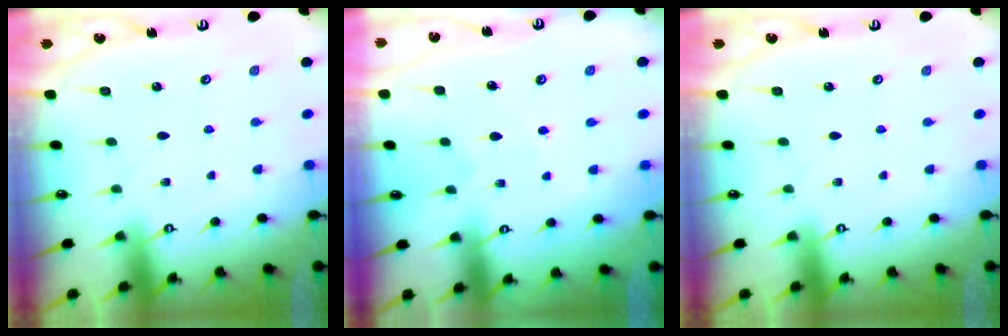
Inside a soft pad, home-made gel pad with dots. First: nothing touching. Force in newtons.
{"total": 4.9, "press": 4.9, "slide": 0.3}
{"total": 0.0}